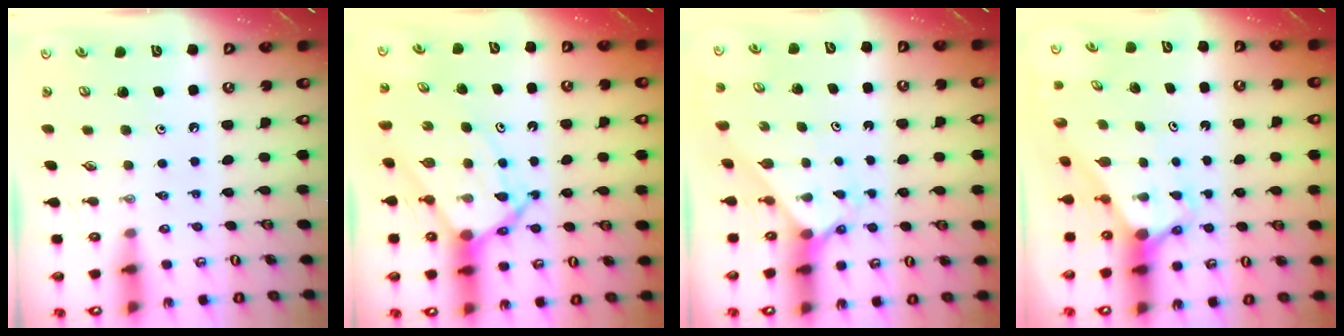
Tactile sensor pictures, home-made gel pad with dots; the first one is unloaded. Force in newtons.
{"total": 9.5, "press": 9.5, "slide": 0.8}
{"total": 2.0, "press": 2.0, "slide": 0.2}
{"total": 2.7, "press": 2.7, "slide": 0.0}